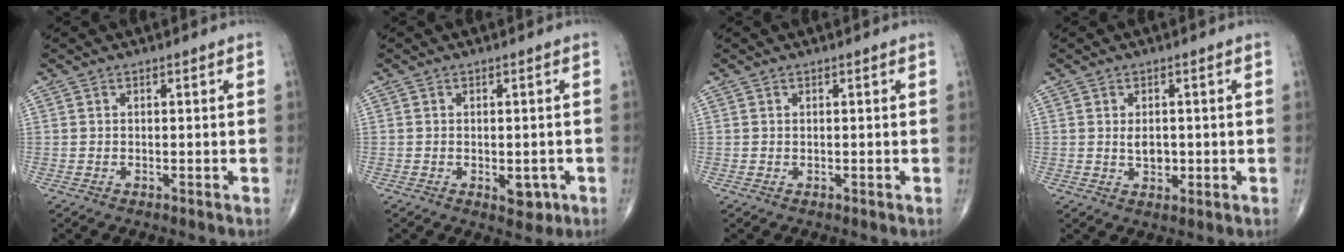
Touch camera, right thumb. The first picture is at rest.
{"total": 3.5, "force": [-1.2, 2.0, 2.6], "torque": [-0.016, -0.001, -0.009]}
{"total": 0.0}
{"total": 3.1, "force": [0.1, 2.0, 2.3], "torque": [-0.028, -0.002, 0.006]}